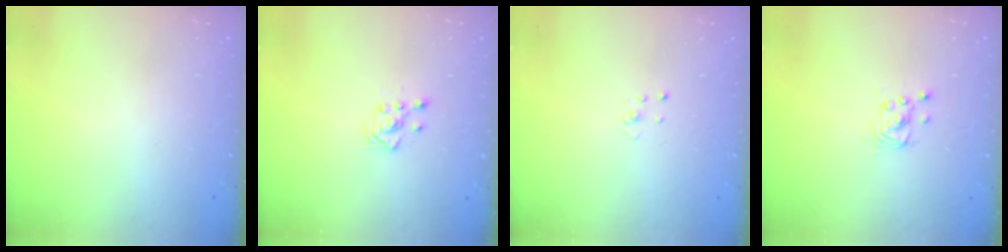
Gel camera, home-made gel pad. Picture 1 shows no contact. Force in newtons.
{"total": 3.4, "press": 3.3, "slide": 0.9}
{"total": 1.5, "press": 1.5, "slide": 0.1}
{"total": 2.5, "press": 2.5, "slide": 0.1}